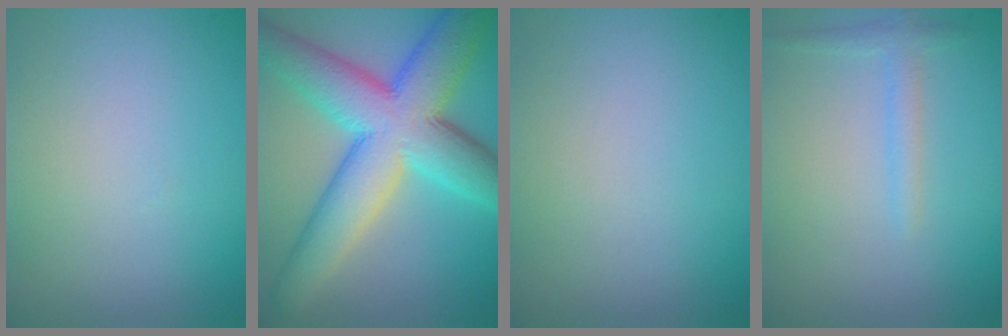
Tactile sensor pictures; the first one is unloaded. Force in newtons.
{"total": 11.5, "press": 11.5, "slide": 0.5}
{"total": 0.0}
{"total": 1.5, "press": 1.5, "slide": 0.2}